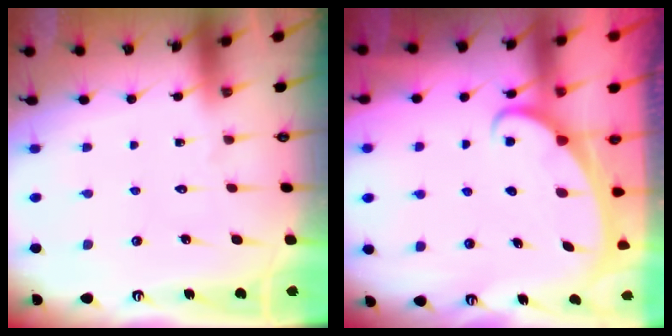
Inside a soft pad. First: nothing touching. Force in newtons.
{"total": 2.2, "press": 2.2, "slide": 0.3}